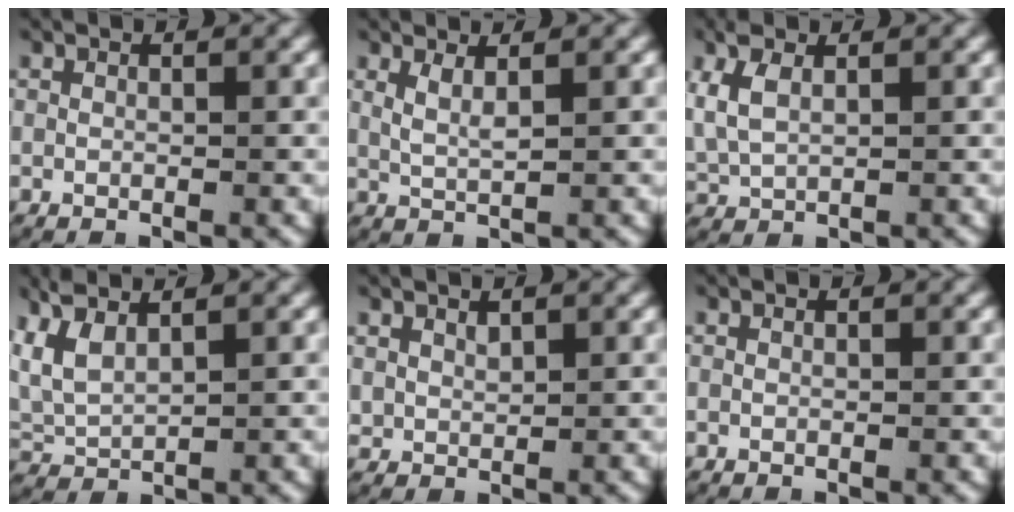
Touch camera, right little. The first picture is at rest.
{"total": 2.1, "force": [1.0, 0.9, 1.7], "torque": [-0.035, -0.004, 0.022]}
{"total": 3.8, "force": [0.8, 3.1, 2.1], "torque": [-0.068, -0.006, 0.022]}
{"total": 4.9, "force": [1.6, 3.6, 2.9], "torque": [-0.094, -0.008, 0.036]}
{"total": 1.3, "force": [1.0, 0.8, 0.3], "torque": [-0.010, -0.005, 0.029]}
{"total": 0.0}